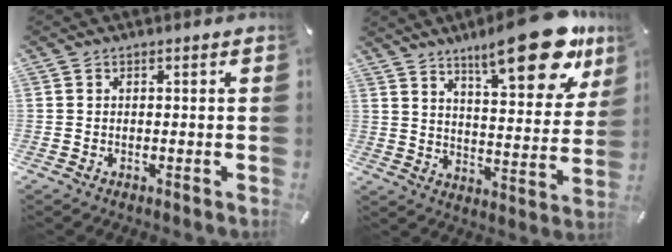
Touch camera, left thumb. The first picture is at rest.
{"total": 23.0, "force": [14.7, 7.7, 16.0], "torque": [-0.223, -0.094, 0.234]}